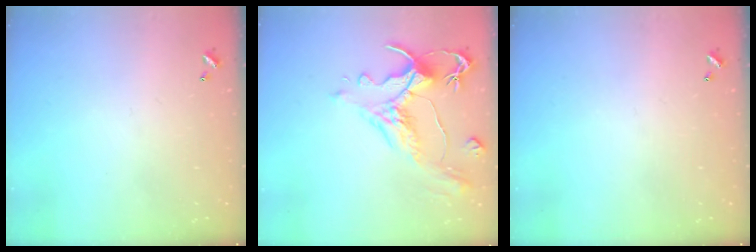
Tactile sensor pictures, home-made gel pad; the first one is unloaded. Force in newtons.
{"total": 1.5, "press": 0.1, "slide": 1.5}
{"total": 0.0}